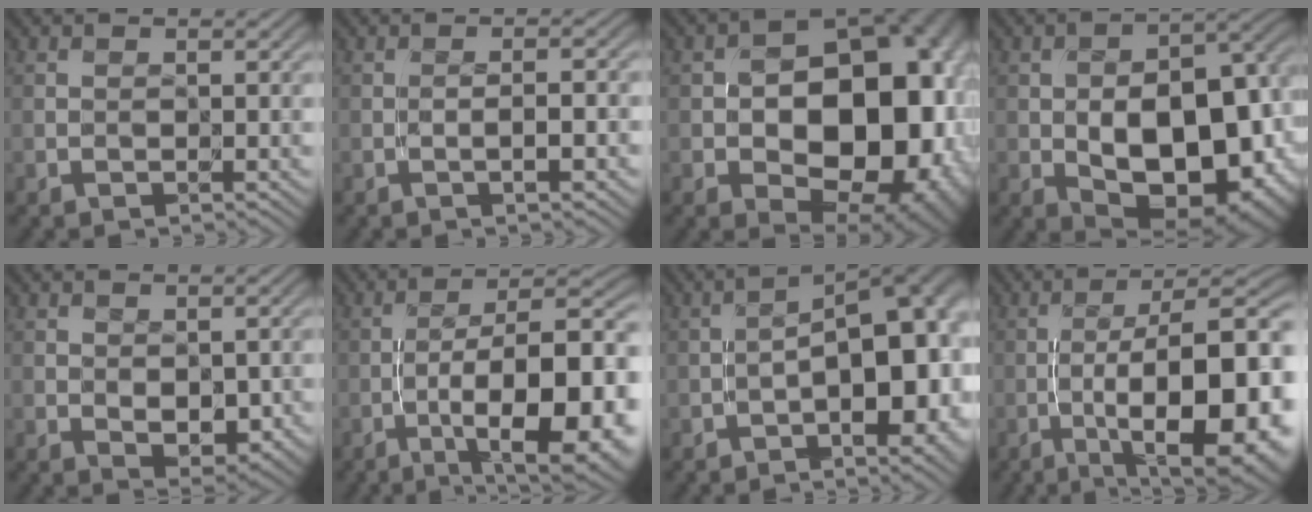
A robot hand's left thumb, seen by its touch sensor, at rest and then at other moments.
{"total": 2.5, "force": [-1.1, -0.1, 2.2], "torque": [-0.040, 0.006, -0.019]}
{"total": 19.5, "force": [-2.0, 13.1, 14.4], "torque": [-0.128, -0.018, -0.025]}
{"total": 17.1, "force": [-3.7, 9.5, 13.7], "torque": [-0.178, -0.018, -0.041]}
{"total": 3.1, "force": [-0.2, 1.8, 2.5], "torque": [-0.043, -0.012, 0.006]}
{"total": 16.9, "force": [-6.2, 5.5, 14.7], "torque": [-0.206, -0.003, -0.085]}
{"total": 15.2, "force": [-3.3, 6.6, 13.3], "torque": [-0.150, 0.001, -0.039]}
{"total": 18.1, "force": [-5.4, 5.7, 16.3], "torque": [-0.225, -0.006, -0.070]}